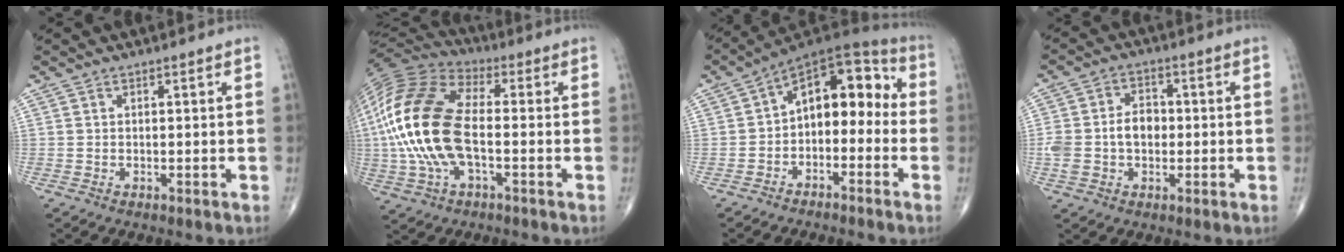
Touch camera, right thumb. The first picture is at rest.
{"total": 20.7, "force": [-1.8, 10.2, 18.0], "torque": [-0.395, 0.022, -0.036]}
{"total": 13.0, "force": [-1.4, 8.1, 10.1], "torque": [-0.106, 0.057, -0.037]}
{"total": 8.2, "force": [-0.4, 5.8, 5.7], "torque": [-0.104, 0.024, -0.008]}